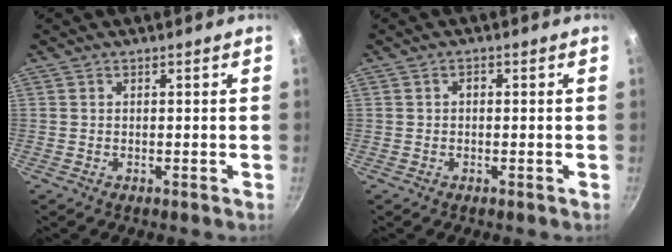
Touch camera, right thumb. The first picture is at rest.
{"total": 1.0, "force": [0.0, 0.7, 0.7], "torque": [-0.012, 0.007, -0.001]}